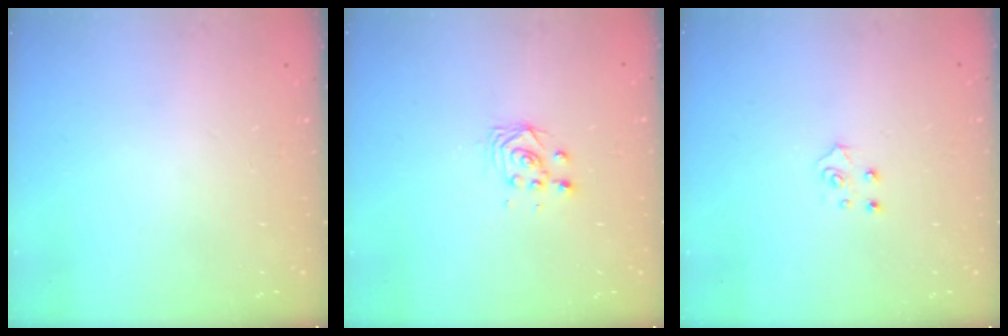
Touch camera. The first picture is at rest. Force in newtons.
{"total": 3.1, "press": 2.7, "slide": 1.5}
{"total": 4.1, "press": 4.1, "slide": 0.5}